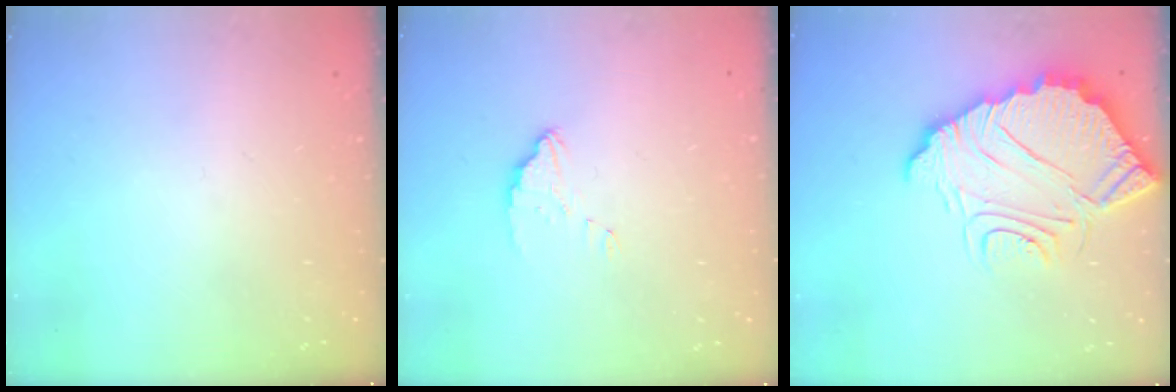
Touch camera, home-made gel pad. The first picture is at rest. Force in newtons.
{"total": 2.5, "press": 2.5, "slide": 0.2}
{"total": 11.7, "press": 11.7, "slide": 0.9}